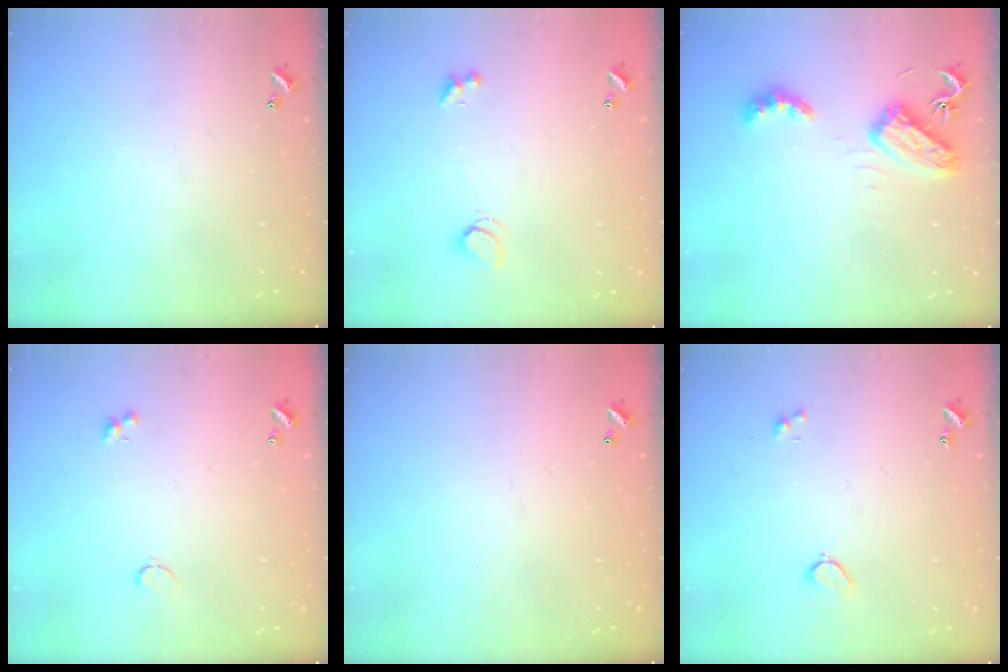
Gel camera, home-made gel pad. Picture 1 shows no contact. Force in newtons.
{"total": 2.2, "press": 2.1, "slide": 0.6}
{"total": 6.9, "press": 6.9, "slide": 0.5}
{"total": 1.3, "press": 1.2, "slide": 0.6}
{"total": 2.8, "press": 2.8, "slide": 0.1}
{"total": 2.1, "press": 2.0, "slide": 0.6}